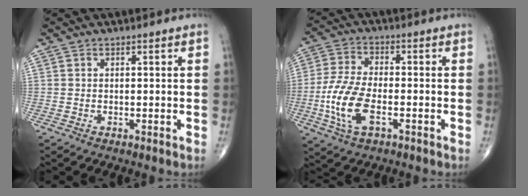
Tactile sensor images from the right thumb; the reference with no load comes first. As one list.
[{"total": 11.0, "force": [-3.2, 5.1, 9.2], "torque": [-0.204, 0.010, -0.064]}]